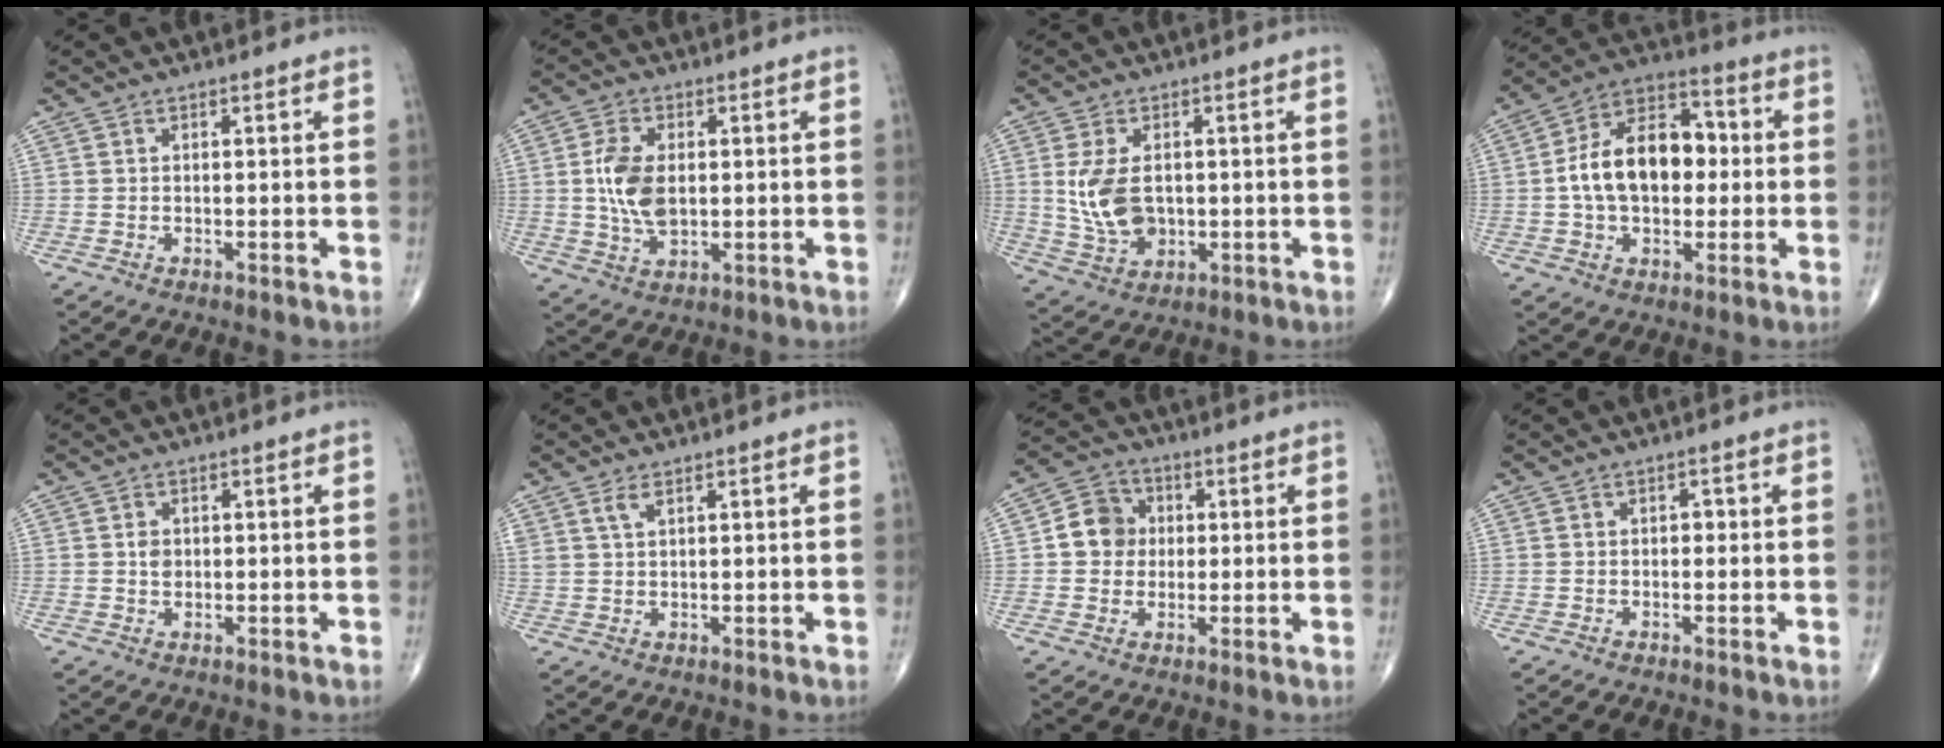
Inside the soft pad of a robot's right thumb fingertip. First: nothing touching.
{"total": 8.7, "force": [0.7, 5.1, 7.0], "torque": [-0.137, -0.004, 0.017]}
{"total": 9.3, "force": [0.6, 6.1, 7.0], "torque": [-0.130, -0.006, 0.024]}
{"total": 16.5, "force": [0.3, 10.5, 12.7], "torque": [-0.189, 0.033, -0.004]}
{"total": 1.8, "force": [0.2, 1.5, 1.1], "torque": [-0.012, 0.001, 0.004]}
{"total": 2.1, "force": [1.3, 0.8, 1.4], "torque": [-0.032, -0.001, 0.032]}
{"total": 7.5, "force": [0.6, 6.8, 3.2], "torque": [-0.030, 0.011, -0.002]}
{"total": 1.0, "force": [-0.1, 0.8, 0.7], "torque": [-0.002, 0.003, -0.006]}